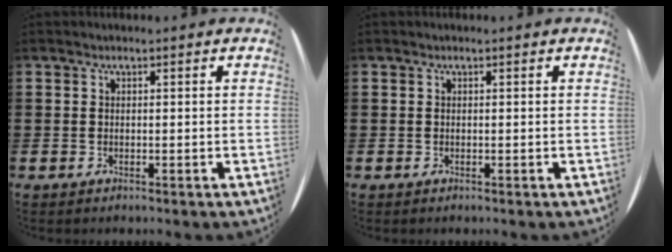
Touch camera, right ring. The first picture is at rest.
{"total": 0.0}